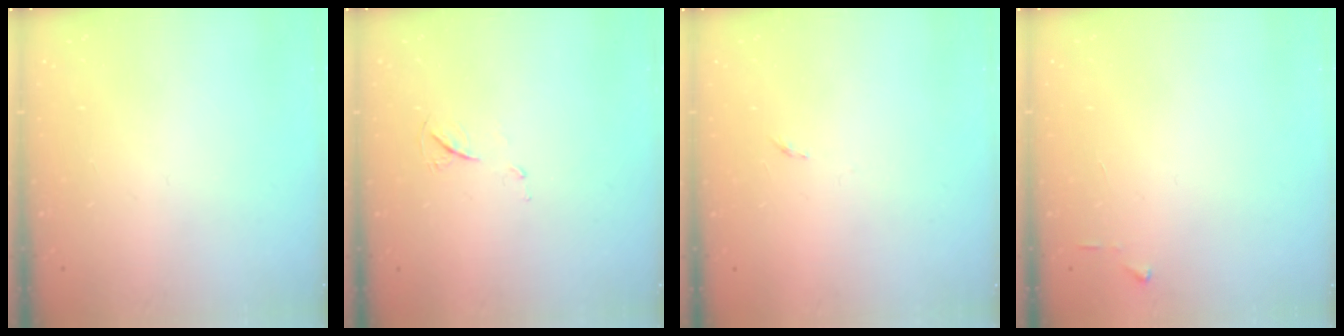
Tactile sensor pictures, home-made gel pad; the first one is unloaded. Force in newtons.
{"total": 4.5, "press": 4.5, "slide": 0.6}
{"total": 2.6, "press": 2.6, "slide": 0.4}
{"total": 3.0, "press": 2.9, "slide": 0.4}